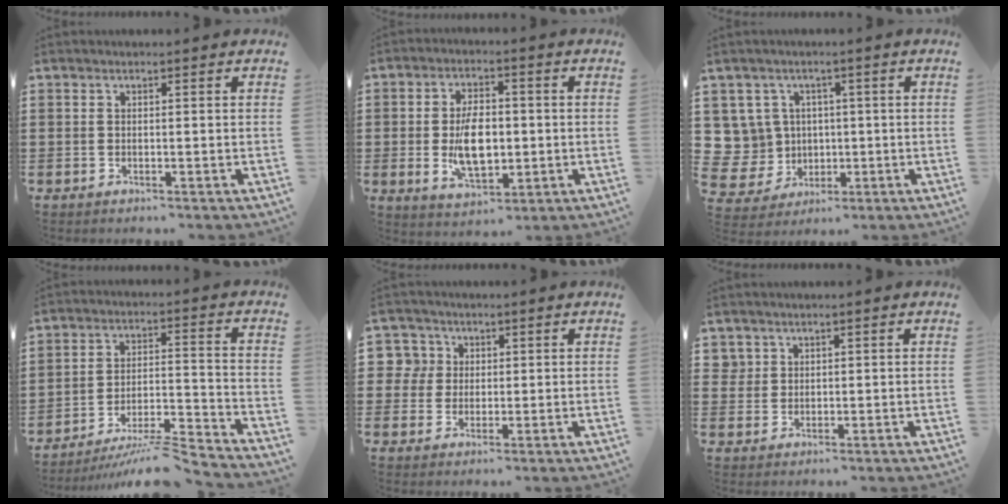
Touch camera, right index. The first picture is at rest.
{"total": 8.2, "force": [-0.8, 4.5, 6.8], "torque": [-0.126, -0.003, -0.018]}
{"total": 7.7, "force": [1.4, 7.4, 1.6], "torque": [-0.098, -0.002, 0.028]}
{"total": 7.0, "force": [-6.5, 0.0, 2.7], "torque": [-0.044, 0.000, -0.125]}
{"total": 4.6, "force": [1.2, 4.5, 0.4], "torque": [-0.023, 0.012, 0.019]}
{"total": 2.2, "force": [1.3, 1.7, 0.0], "torque": [-0.010, 0.007, 0.026]}